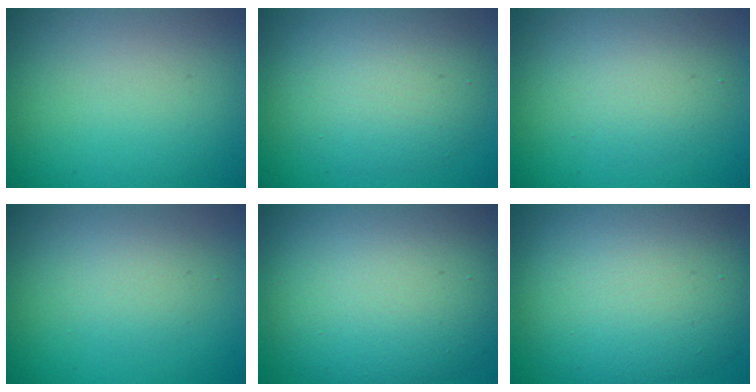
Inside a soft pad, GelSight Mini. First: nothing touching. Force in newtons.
{"total": 5.6, "press": 5.6, "slide": 0.6}
{"total": 3.4, "press": 3.4, "slide": 0.1}
{"total": 2.2, "press": 2.2, "slide": 0.2}
{"total": 13.3, "press": 13.3, "slide": 0.5}
{"total": 11.7, "press": 11.7, "slide": 0.4}